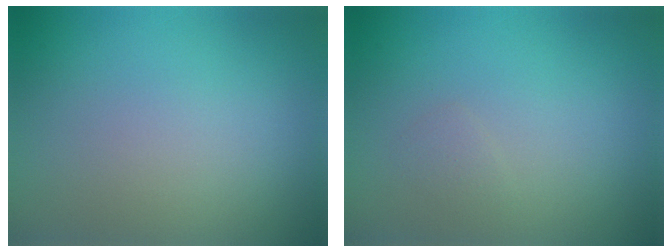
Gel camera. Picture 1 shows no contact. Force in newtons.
{"total": 0.7, "press": 0.7, "slide": 0.0}